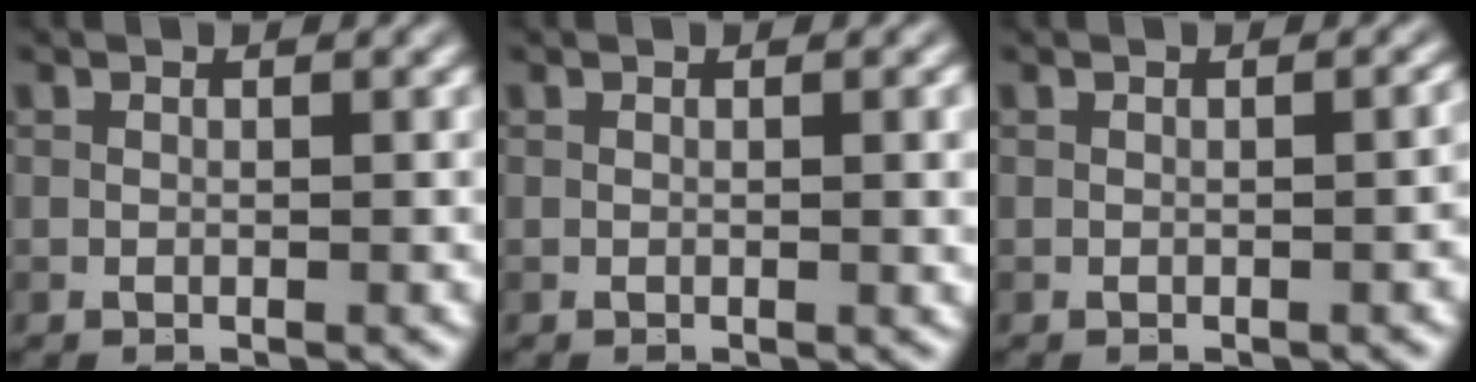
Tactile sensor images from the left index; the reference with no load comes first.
{"total": 1.5, "force": [0.1, 0.3, 1.5], "torque": [-0.019, 0.000, 0.000]}
{"total": 1.1, "force": [-0.4, 0.3, 1.0], "torque": [-0.011, 0.003, -0.005]}